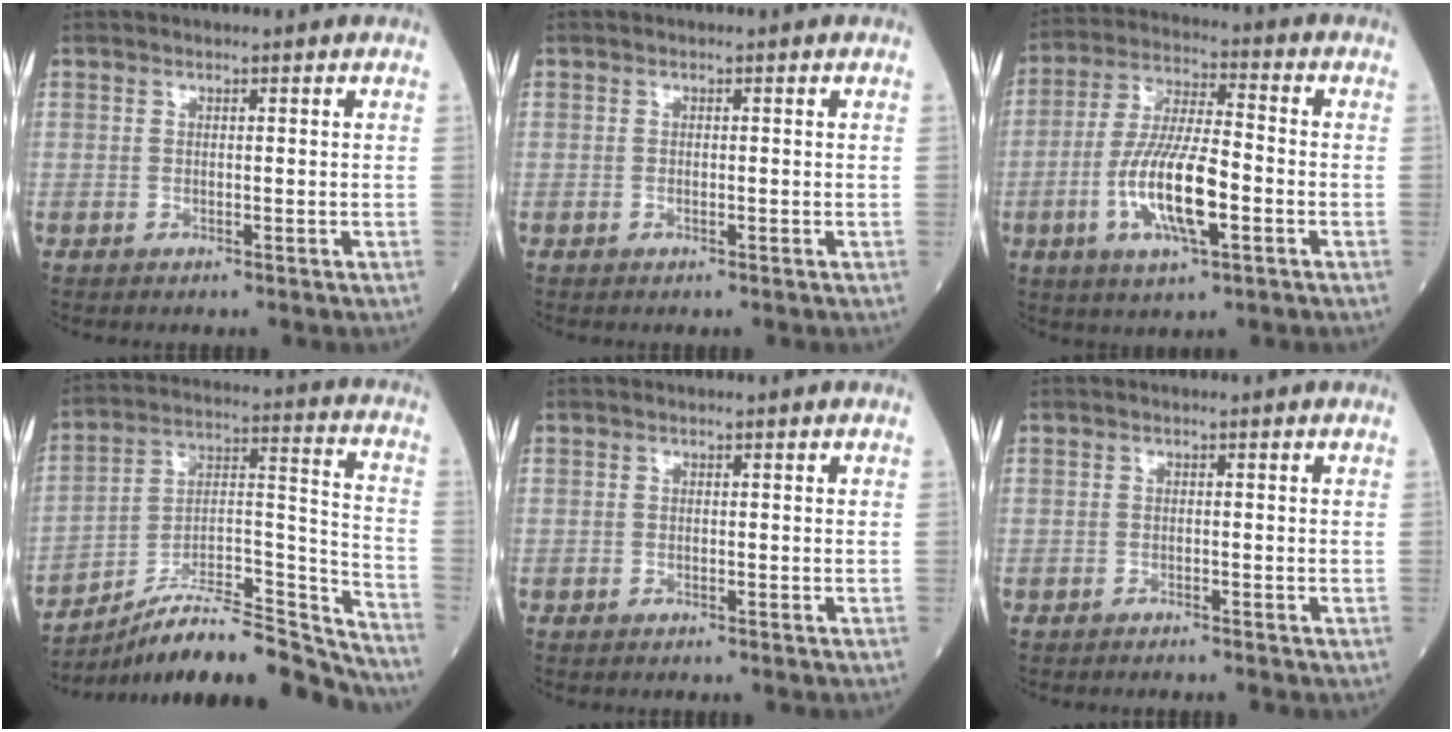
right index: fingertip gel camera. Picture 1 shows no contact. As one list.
[{"total": 0.0}, {"total": 12.3, "force": [-3.5, 2.7, 11.5], "torque": [-0.228, -0.002, -0.062]}, {"total": 22.1, "force": [-20.2, 2.3, 8.7], "torque": [-0.107, 0.036, -0.323]}, {"total": 0.0}, {"total": 1.2, "force": [-1.1, 0.0, 0.3], "torque": [-0.007, -0.002, -0.014]}]